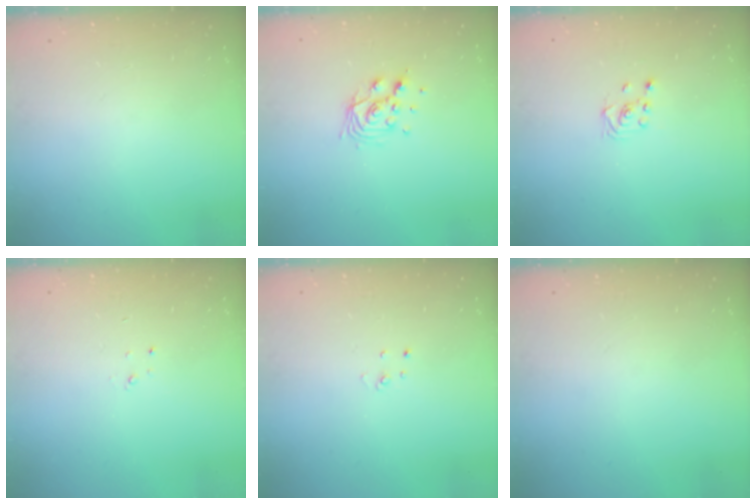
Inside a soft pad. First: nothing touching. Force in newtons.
{"total": 8.9, "press": 8.9, "slide": 1.0}
{"total": 1.6, "press": 1.4, "slide": 0.9}
{"total": 1.5, "press": 1.5, "slide": 0.2}
{"total": 2.7, "press": 2.7, "slide": 0.3}
{"total": 0.0}